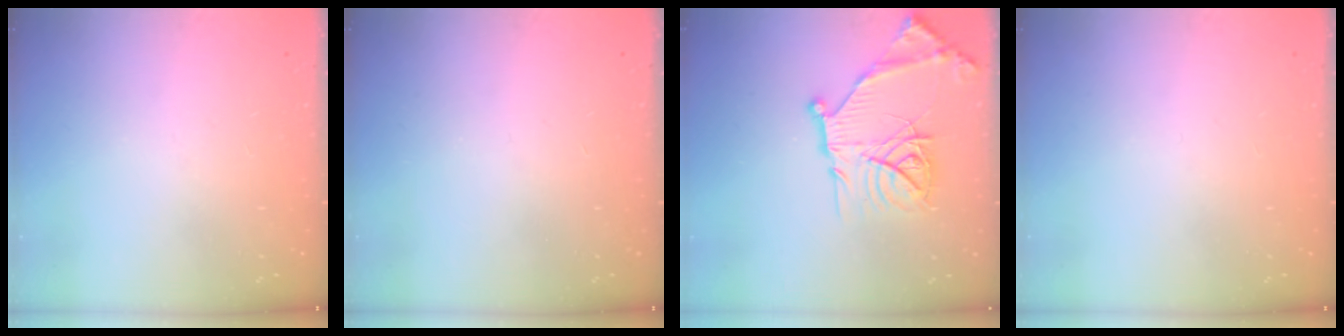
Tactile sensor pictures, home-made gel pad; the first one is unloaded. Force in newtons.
{"total": 0.0}
{"total": 20.2, "press": 20.1, "slide": 1.9}
{"total": 0.0}